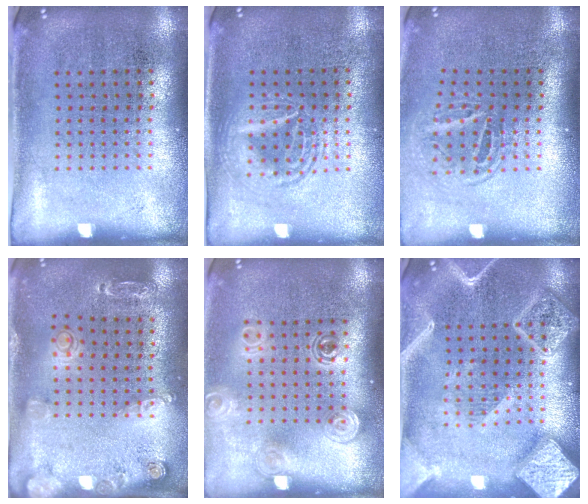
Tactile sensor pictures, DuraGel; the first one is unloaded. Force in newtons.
{"total": 2.8, "press": 2.8, "slide": 0.3}
{"total": 1.6, "press": 1.0, "slide": 1.3}
{"total": 1.5, "press": 1.5, "slide": 0.3}
{"total": 1.6, "press": 1.3, "slide": 0.9}
{"total": 4.1, "press": 4.1, "slide": 0.5}